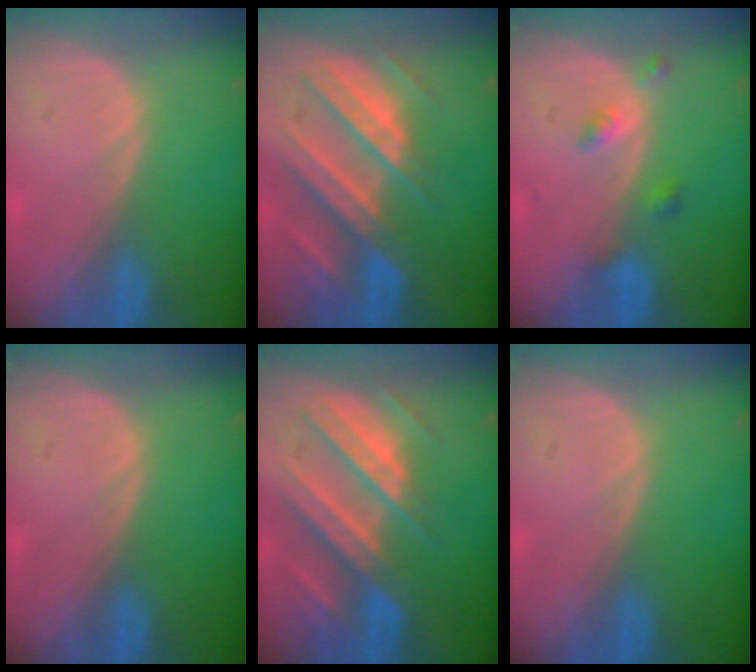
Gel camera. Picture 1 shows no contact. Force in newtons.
{"total": 10.2, "press": 9.0, "slide": 4.7}
{"total": 2.9, "press": 2.9, "slide": 0.2}
{"total": 0.0}
{"total": 10.2, "press": 9.0, "slide": 4.7}
{"total": 0.0}